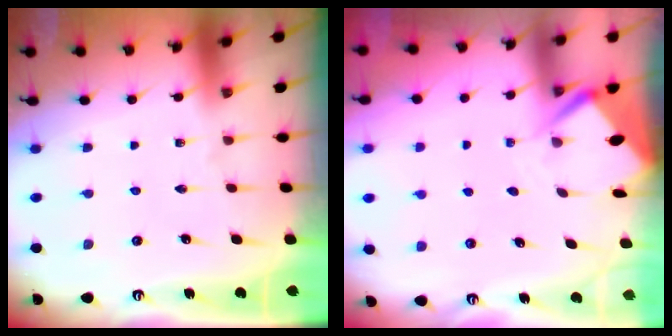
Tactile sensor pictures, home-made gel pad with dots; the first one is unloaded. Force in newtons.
{"total": 3.6, "press": 3.6, "slide": 0.3}